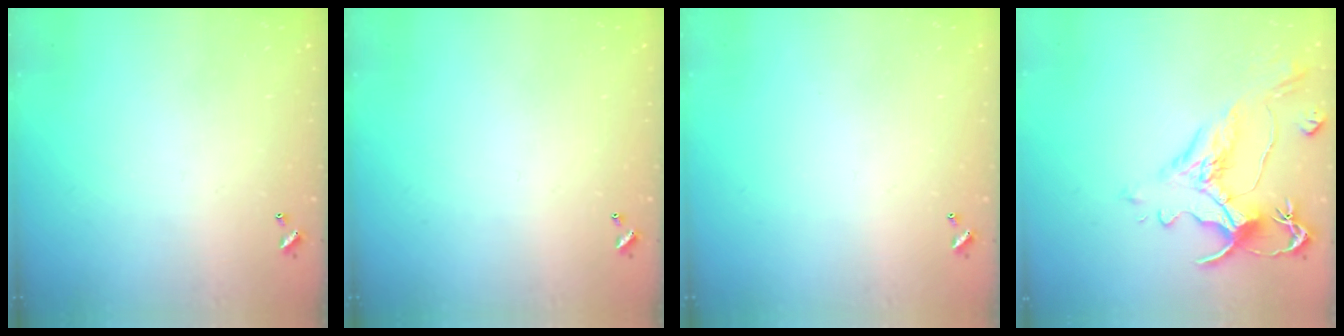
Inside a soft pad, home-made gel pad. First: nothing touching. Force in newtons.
{"total": 0.0}
{"total": 0.0}
{"total": 1.5, "press": 0.1, "slide": 1.5}